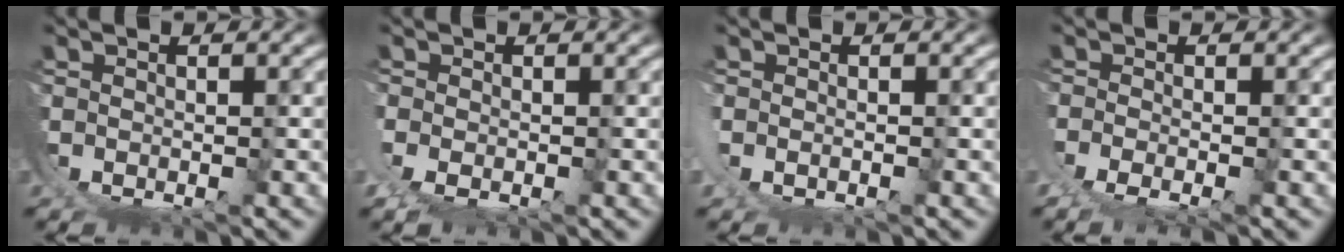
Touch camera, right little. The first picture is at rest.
{"total": 1.2, "force": [0.1, -0.3, 1.1], "torque": [-0.019, -0.004, 0.010]}
{"total": 1.4, "force": [0.9, -0.9, 0.3], "torque": [-0.004, 0.013, 0.014]}
{"total": 2.0, "force": [-0.3, -1.6, 1.1], "torque": [-0.016, -0.001, 0.000]}